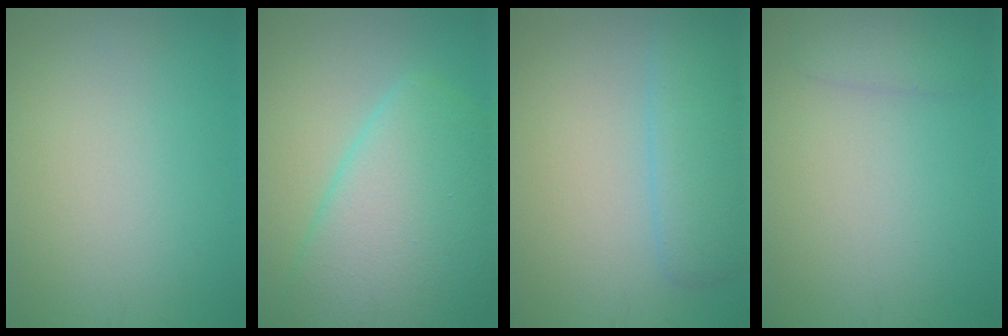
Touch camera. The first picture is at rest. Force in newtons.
{"total": 9.3, "press": 9.3, "slide": 0.4}
{"total": 3.9, "press": 3.9, "slide": 0.3}
{"total": 1.7, "press": 1.6, "slide": 0.2}